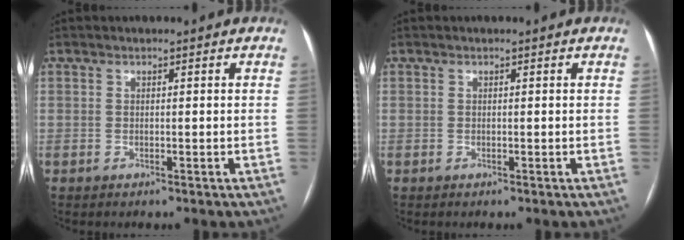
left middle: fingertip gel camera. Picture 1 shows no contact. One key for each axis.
{"total": 0.0}